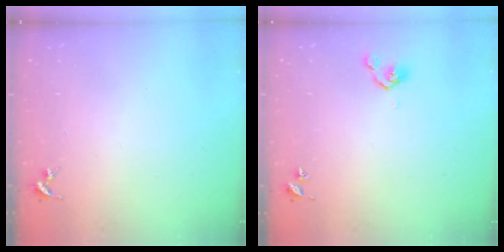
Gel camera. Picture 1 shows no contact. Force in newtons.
{"total": 4.6, "press": 4.5, "slide": 0.9}